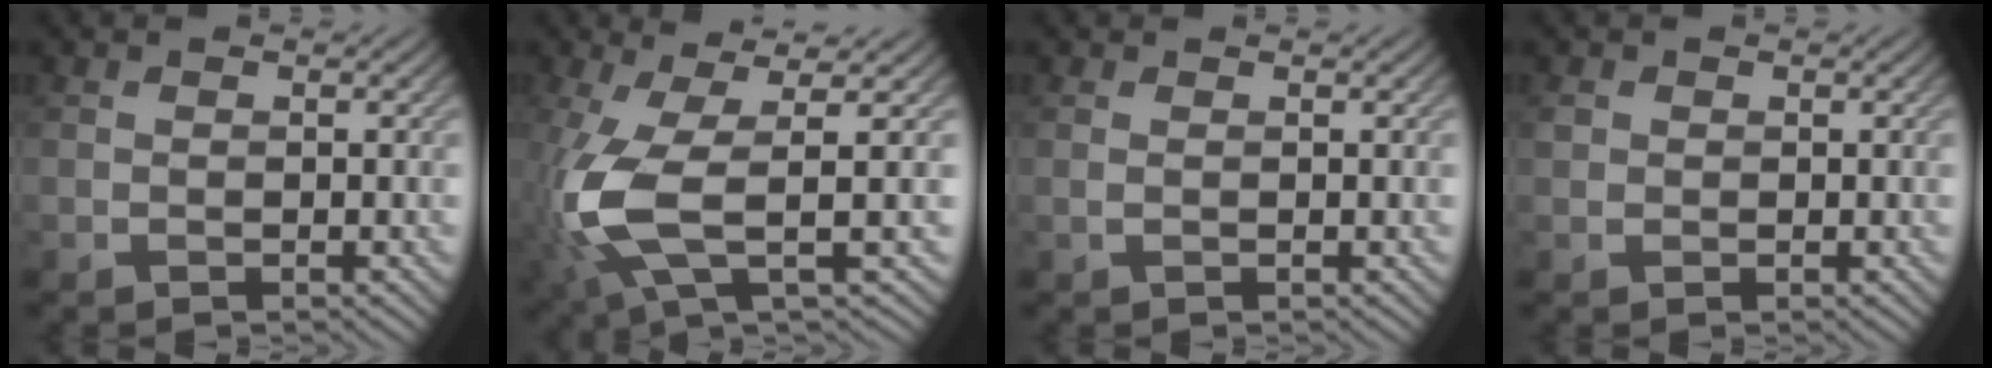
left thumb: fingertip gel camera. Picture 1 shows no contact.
{"total": 9.1, "force": [-0.9, 2.1, 8.8], "torque": [-0.204, 0.003, -0.023]}
{"total": 0.5, "force": [0.3, -0.3, 0.2], "torque": [-0.008, 0.005, 0.007]}
{"total": 0.6, "force": [0.4, 0.5, 0.0], "torque": [-0.001, 0.003, 0.007]}